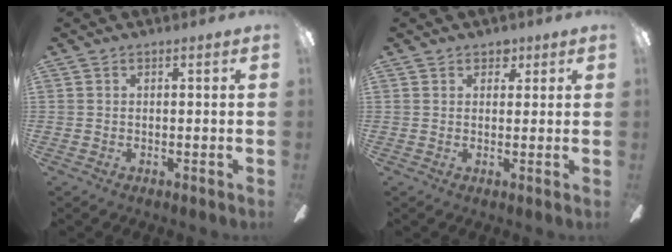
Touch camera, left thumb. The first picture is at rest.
{"total": 2.7, "force": [1.7, 1.9, 0.7], "torque": [0.006, -0.006, 0.027]}